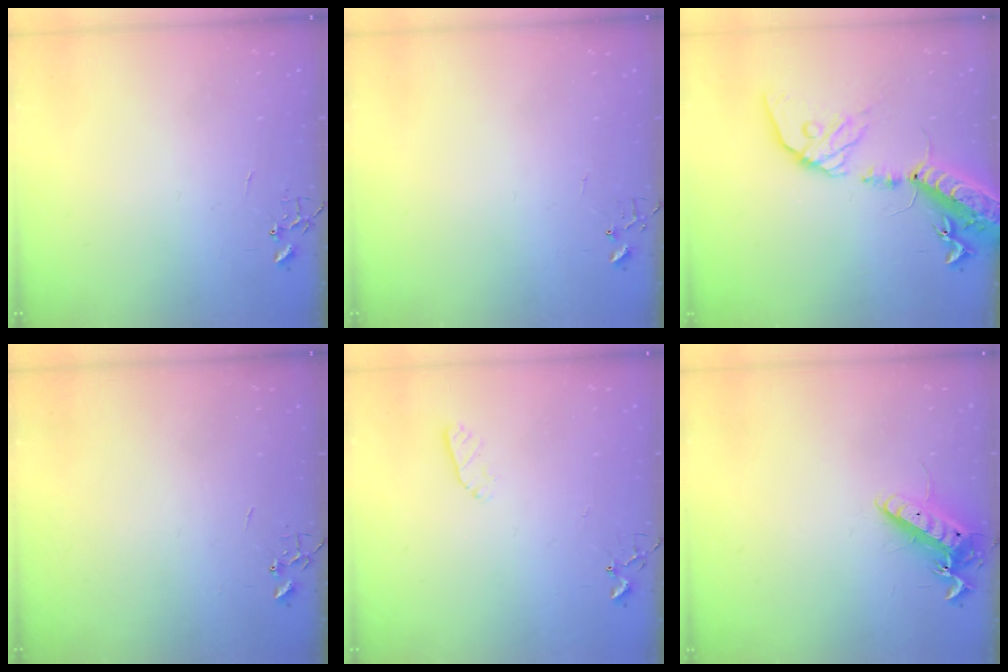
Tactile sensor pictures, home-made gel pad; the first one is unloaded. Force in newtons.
{"total": 4.2, "press": 4.2, "slide": 0.4}
{"total": 19.5, "press": 19.0, "slide": 4.4}
{"total": 0.0}
{"total": 3.5, "press": 3.4, "slide": 0.5}
{"total": 13.2, "press": 13.1, "slide": 1.2}